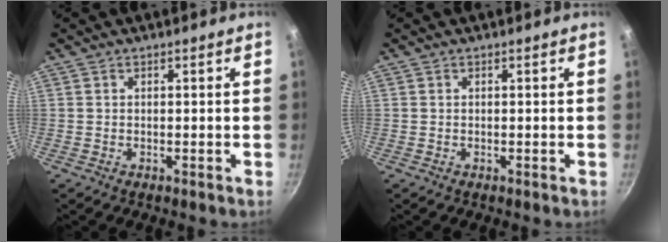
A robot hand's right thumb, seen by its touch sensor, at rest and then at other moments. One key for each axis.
{"total": 0.0}